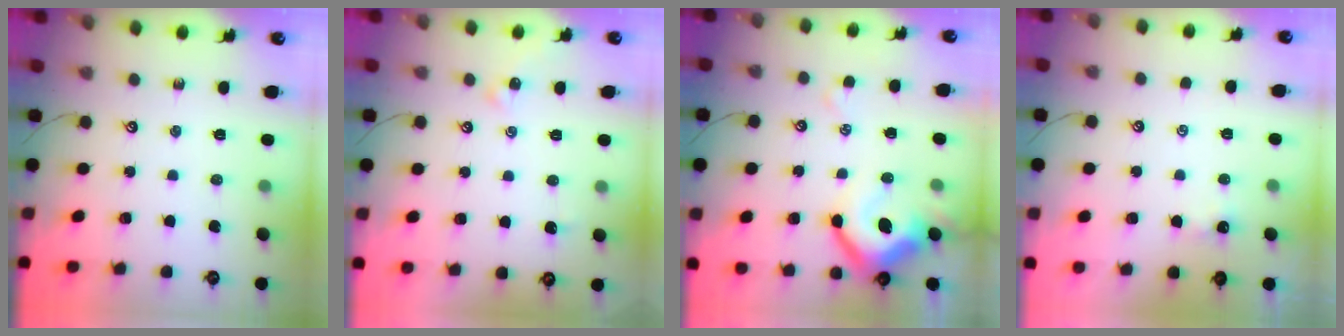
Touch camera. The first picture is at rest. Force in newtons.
{"total": 2.2, "press": 2.1, "slide": 0.5}
{"total": 11.2, "press": 11.0, "slide": 1.8}
{"total": 3.7, "press": 3.7, "slide": 0.1}